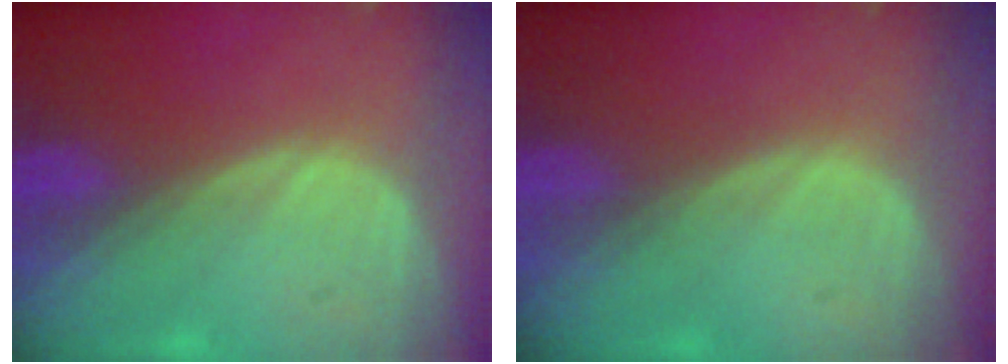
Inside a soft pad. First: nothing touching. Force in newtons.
{"total": 0.0}